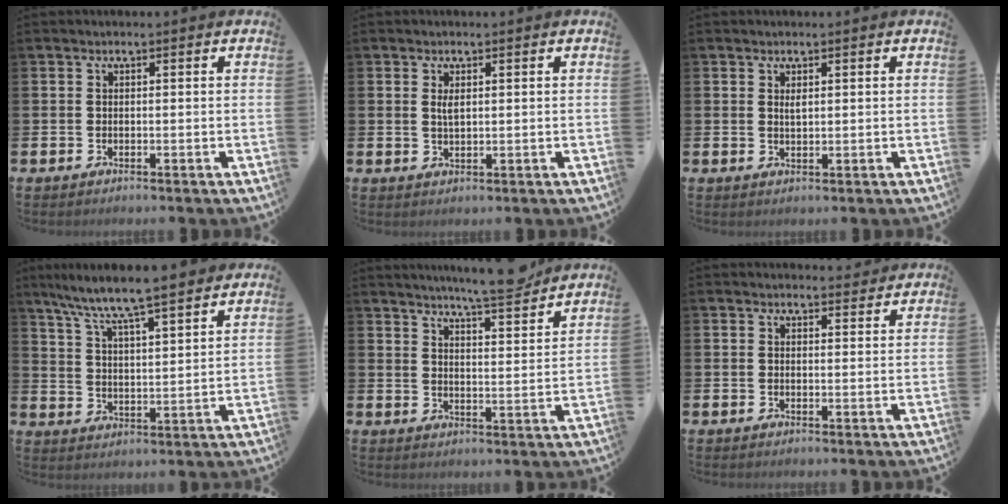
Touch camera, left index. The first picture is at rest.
{"total": 1.6, "force": [0.8, 0.6, 1.3], "torque": [-0.017, -0.001, 0.011]}
{"total": 1.0, "force": [0.7, 0.3, 0.6], "torque": [-0.003, -0.003, 0.011]}
{"total": 8.1, "force": [7.7, -0.1, 2.5], "torque": [-0.083, -0.051, 0.135]}
{"total": 7.5, "force": [7.2, 0.0, 2.2], "torque": [-0.040, -0.045, 0.126]}
{"total": 2.1, "force": [2.1, 0.5, -0.1], "torque": [0.011, -0.012, 0.035]}